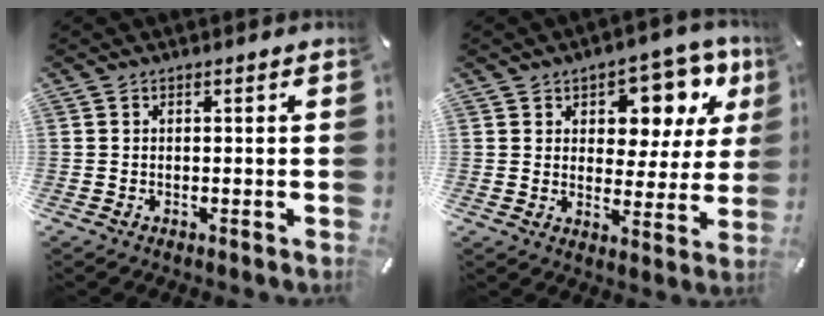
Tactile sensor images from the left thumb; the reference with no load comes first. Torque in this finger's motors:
{"motor_torque": [0.70, 0.17, 0.50, 0.22, 0.11]}